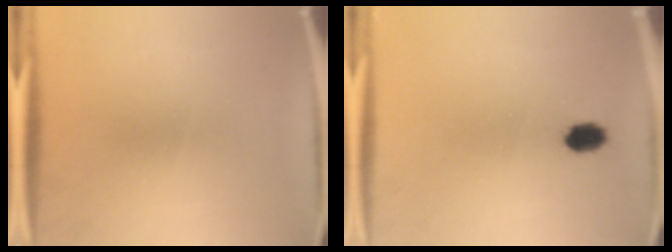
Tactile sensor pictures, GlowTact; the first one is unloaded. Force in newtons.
{"total": 3.6}